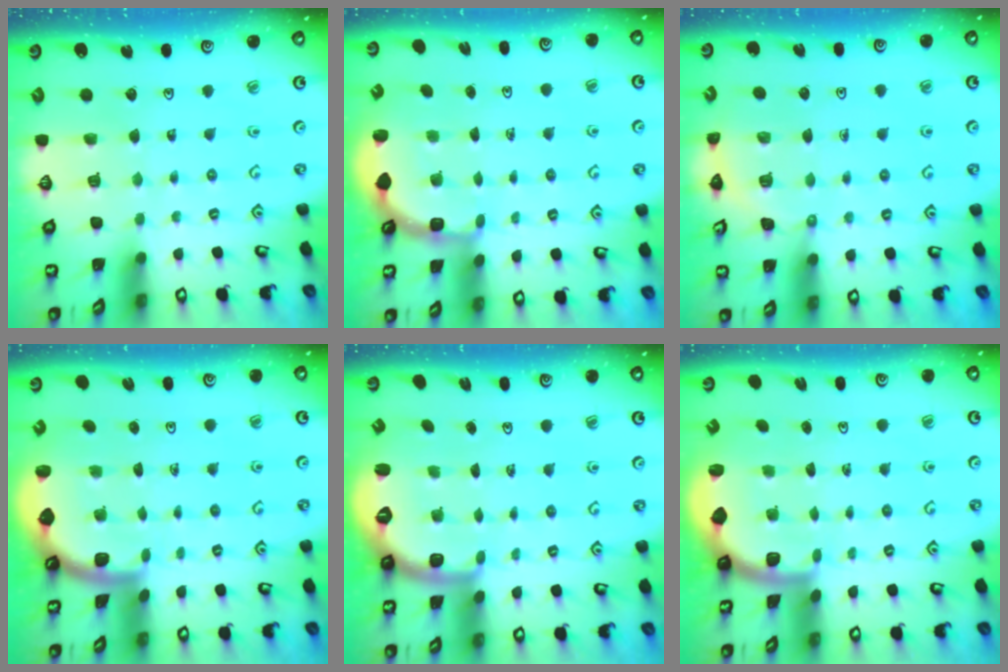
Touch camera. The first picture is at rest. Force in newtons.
{"total": 2.8, "press": 2.5, "slide": 1.4}
{"total": 5.3, "press": 4.9, "slide": 1.9}
{"total": 1.6, "press": 1.6, "slide": 0.1}
{"total": 2.5, "press": 1.9, "slide": 1.6}
{"total": 2.0, "press": 2.0, "slide": 0.5}